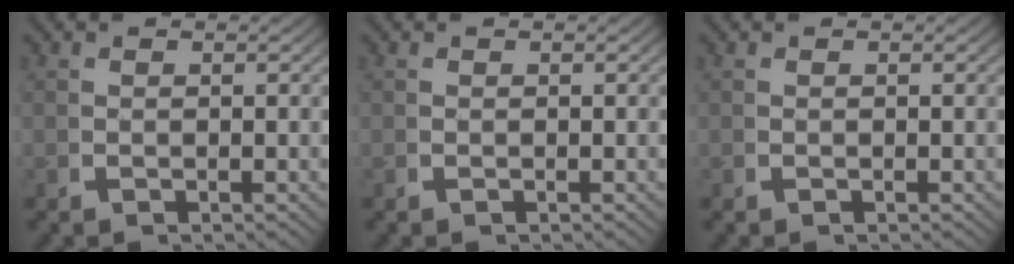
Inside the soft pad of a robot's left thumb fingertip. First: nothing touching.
{"total": 0.0}
{"total": 0.0}